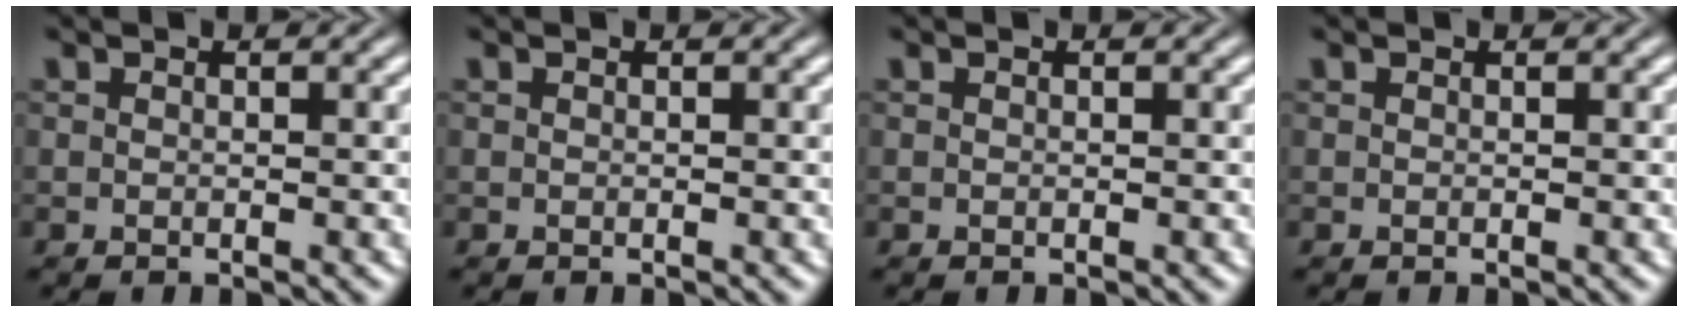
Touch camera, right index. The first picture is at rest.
{"total": 0.0}
{"total": 0.0}
{"total": 0.0}